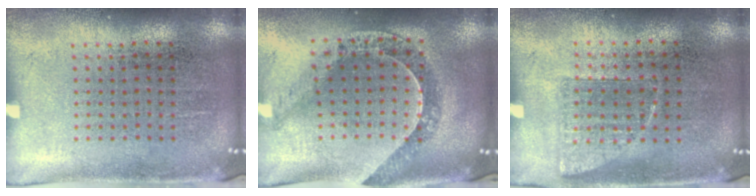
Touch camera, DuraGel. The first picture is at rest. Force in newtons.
{"total": 1.2, "press": 1.2, "slide": 0.2}
{"total": 0.7, "press": 0.7, "slide": 0.3}